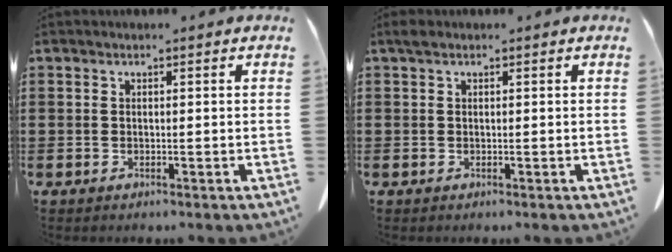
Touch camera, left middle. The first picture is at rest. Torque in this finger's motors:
{"motor_torque": [0.64, 0.64, -0.32, -0.11]}